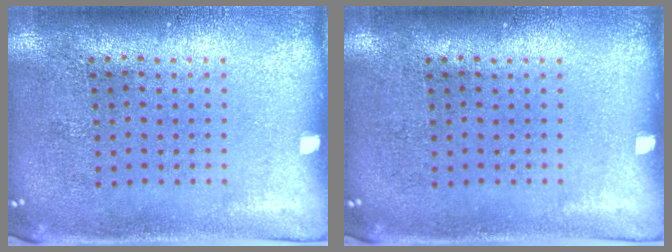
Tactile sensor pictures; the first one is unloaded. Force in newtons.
{"total": 0.0}